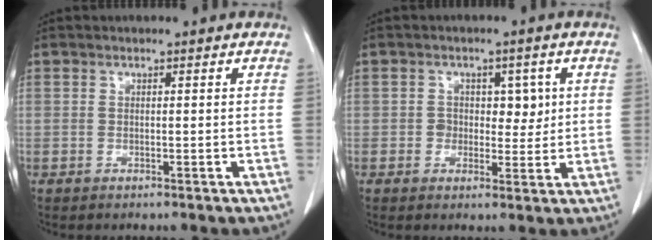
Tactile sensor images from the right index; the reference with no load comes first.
{"total": 4.4, "force": [0.5, 3.1, 3.0], "torque": [-0.027, 0.006, 0.008]}